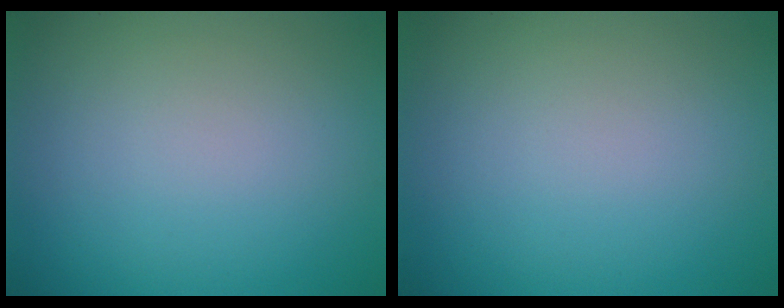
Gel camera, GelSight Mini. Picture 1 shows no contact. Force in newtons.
{"total": 0.0}